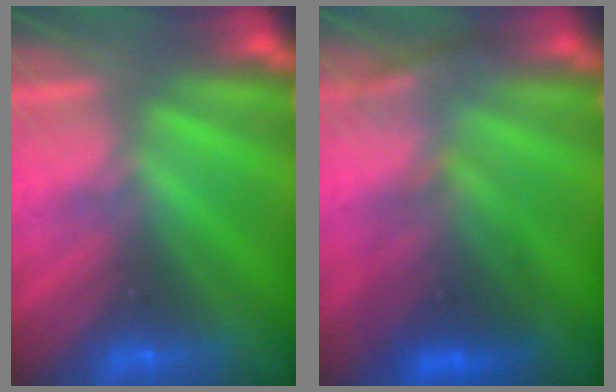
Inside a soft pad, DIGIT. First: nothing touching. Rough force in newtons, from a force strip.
{"total": 2.7}